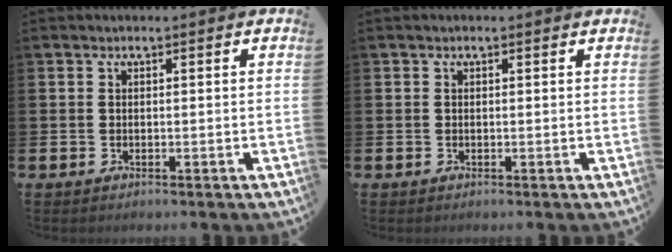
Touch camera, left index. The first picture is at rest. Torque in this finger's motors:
{"motor_torque": [1.13, -1.01, 0.44, 0.04]}